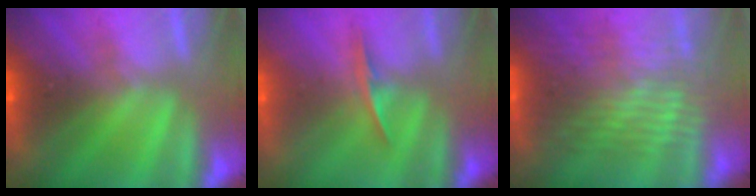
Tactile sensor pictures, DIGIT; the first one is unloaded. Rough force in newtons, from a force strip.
{"total": 1.0}
{"total": 3.6}